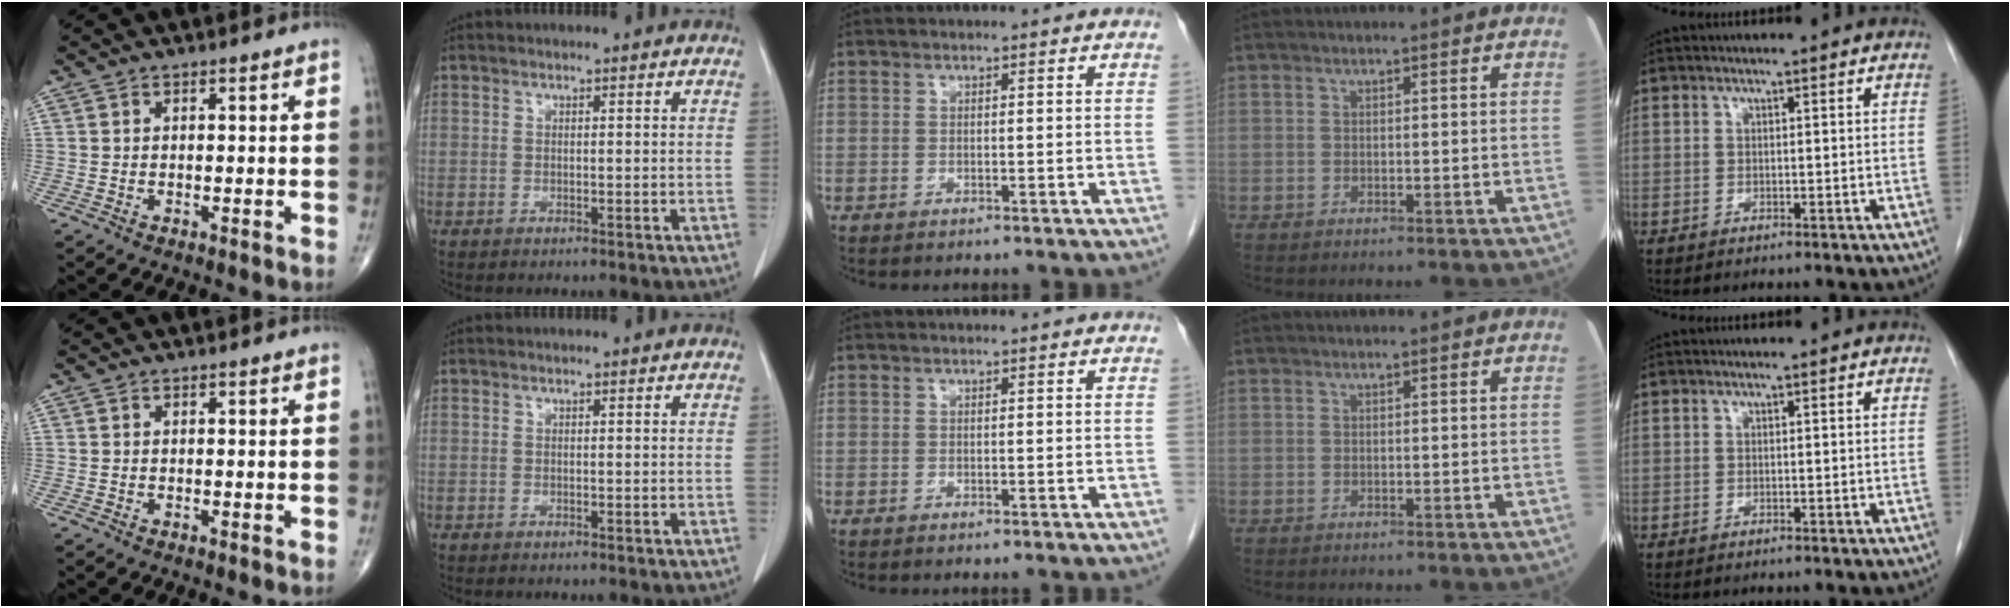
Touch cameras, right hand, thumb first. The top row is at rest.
{}